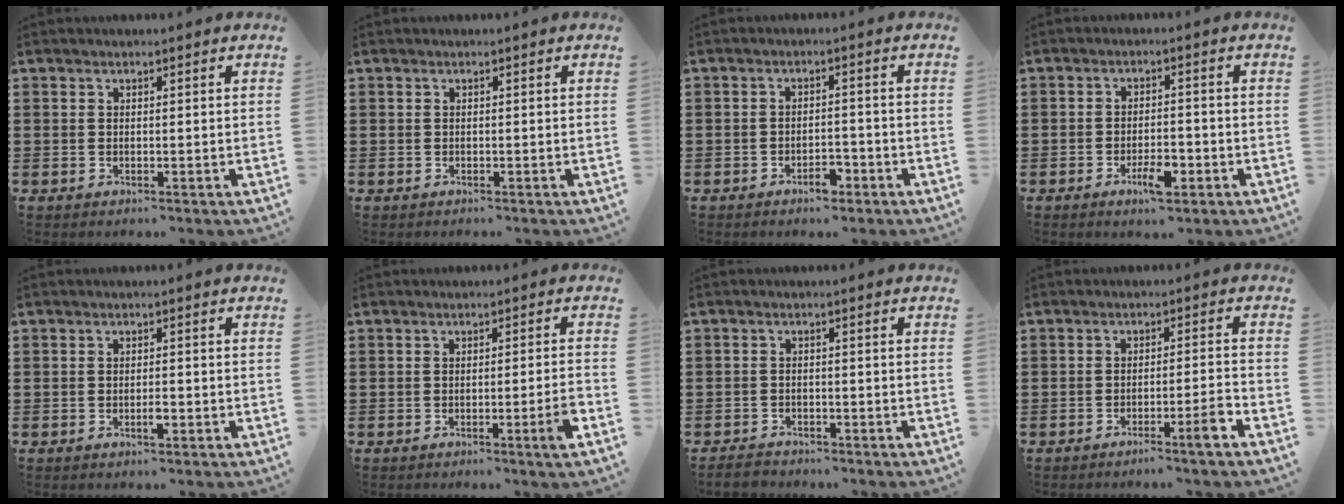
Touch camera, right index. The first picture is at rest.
{"total": 0.0}
{"total": 3.1, "force": [-2.2, 1.2, 1.8], "torque": [-0.031, 0.004, -0.042]}
{"total": 4.5, "force": [-2.2, 1.5, 3.5], "torque": [-0.063, 0.003, -0.040]}
{"total": 1.8, "force": [-0.8, 0.5, 1.6], "torque": [-0.029, -0.002, -0.013]}
{"total": 3.8, "force": [-1.5, -0.4, 3.4], "torque": [-0.054, -0.016, -0.025]}
{"total": 1.8, "force": [-1.7, 0.3, 0.0], "torque": [-0.006, 0.000, -0.038]}
{"total": 4.1, "force": [-2.6, -0.5, 3.1], "torque": [-0.049, -0.009, -0.046]}